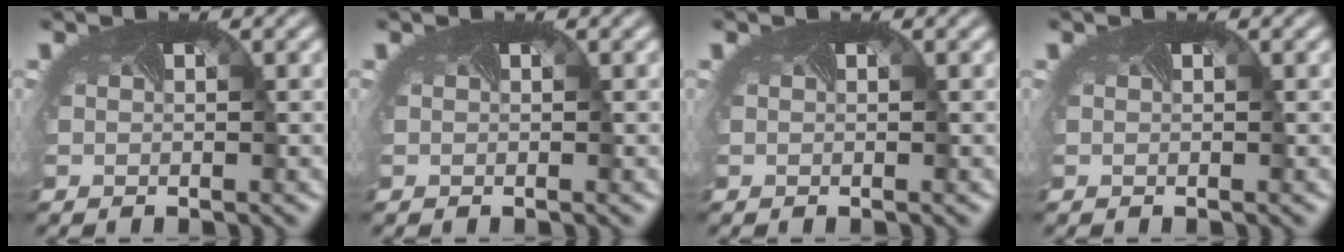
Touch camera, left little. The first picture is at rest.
{"total": 0.0}
{"total": 0.0}
{"total": 0.0}